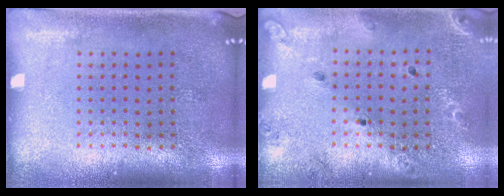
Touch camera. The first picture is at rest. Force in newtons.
{"total": 1.4, "press": 1.4, "slide": 0.1}